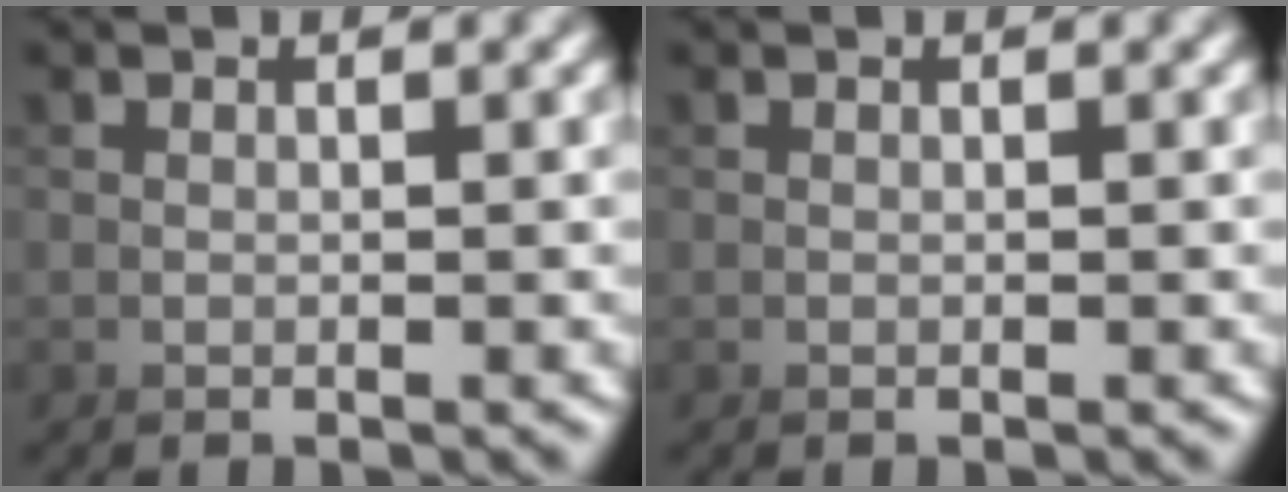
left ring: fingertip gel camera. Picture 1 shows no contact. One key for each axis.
{"total": 0.0}